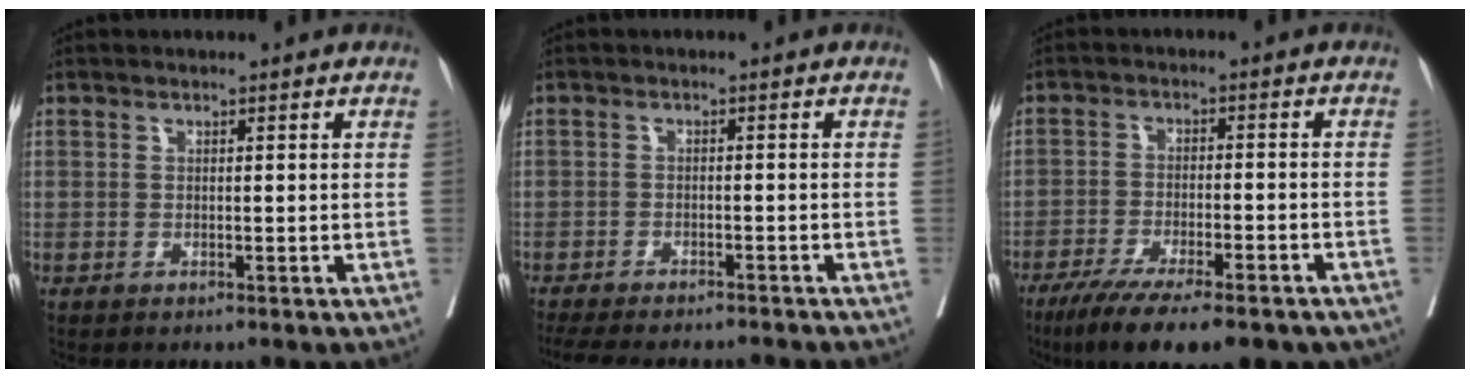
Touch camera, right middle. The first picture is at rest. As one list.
[{"total": 14.6, "force": [-13.2, 2.8, 5.7], "torque": [-0.118, -0.018, -0.175]}, {"total": 17.2, "force": [-12.8, 4.2, 10.7], "torque": [-0.150, -0.021, -0.191]}]